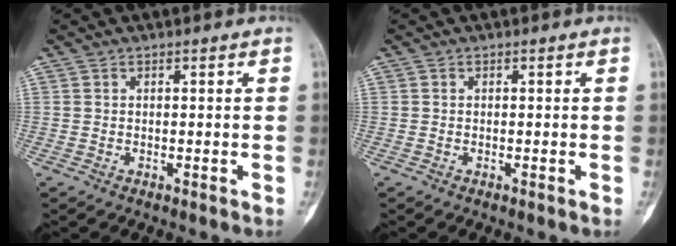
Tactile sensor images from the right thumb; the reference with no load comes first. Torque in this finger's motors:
{"motor_torque": [-0.35, -0.44, -0.06, 0.17, -0.10]}